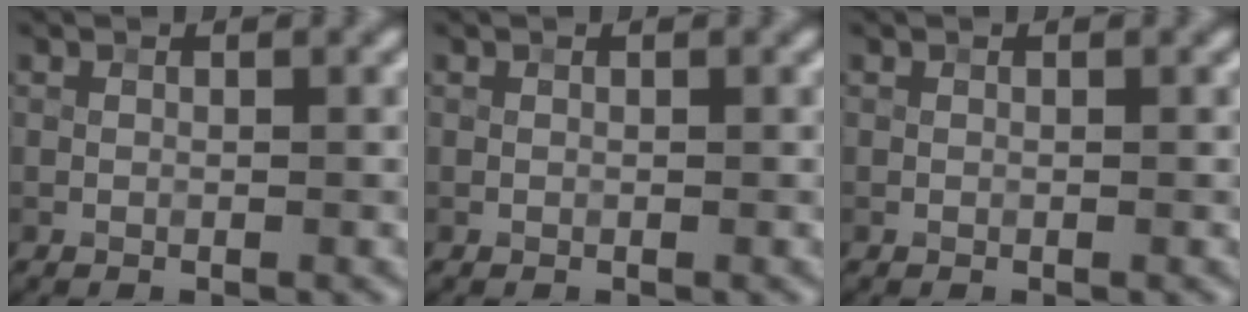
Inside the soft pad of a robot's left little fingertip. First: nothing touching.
{"total": 0.0}
{"total": 0.0}